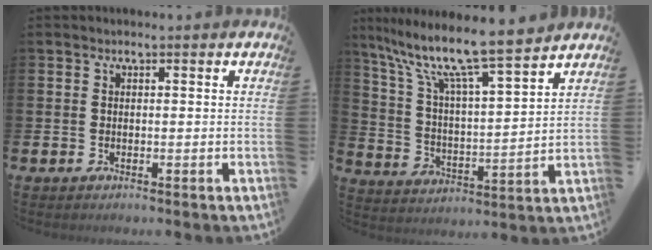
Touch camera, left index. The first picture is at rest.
{"total": 11.2, "force": [9.7, 1.2, 5.5], "torque": [-0.139, -0.063, 0.162]}